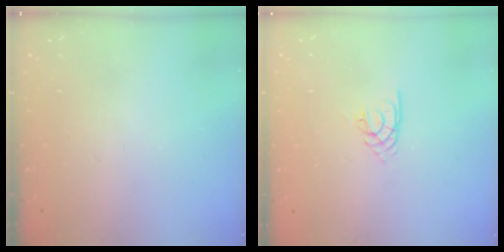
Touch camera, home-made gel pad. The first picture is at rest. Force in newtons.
{"total": 2.1, "press": 2.1, "slide": 0.2}